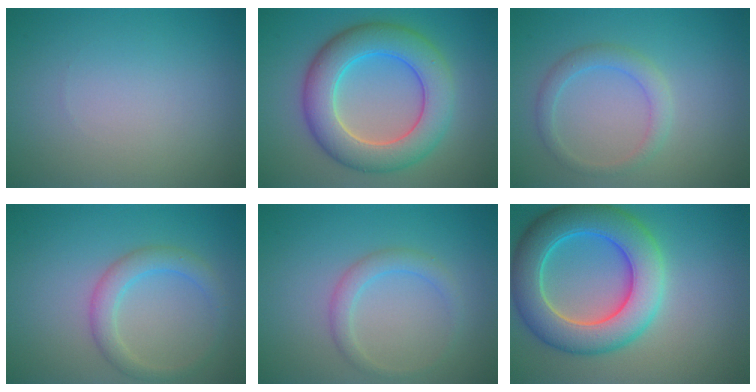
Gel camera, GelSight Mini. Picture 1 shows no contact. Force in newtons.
{"total": 7.9, "press": 7.9, "slide": 0.3}
{"total": 2.1, "press": 2.1, "slide": 0.1}
{"total": 2.8, "press": 2.8, "slide": 0.1}
{"total": 2.1, "press": 2.1, "slide": 0.0}
{"total": 8.8, "press": 8.8, "slide": 0.4}